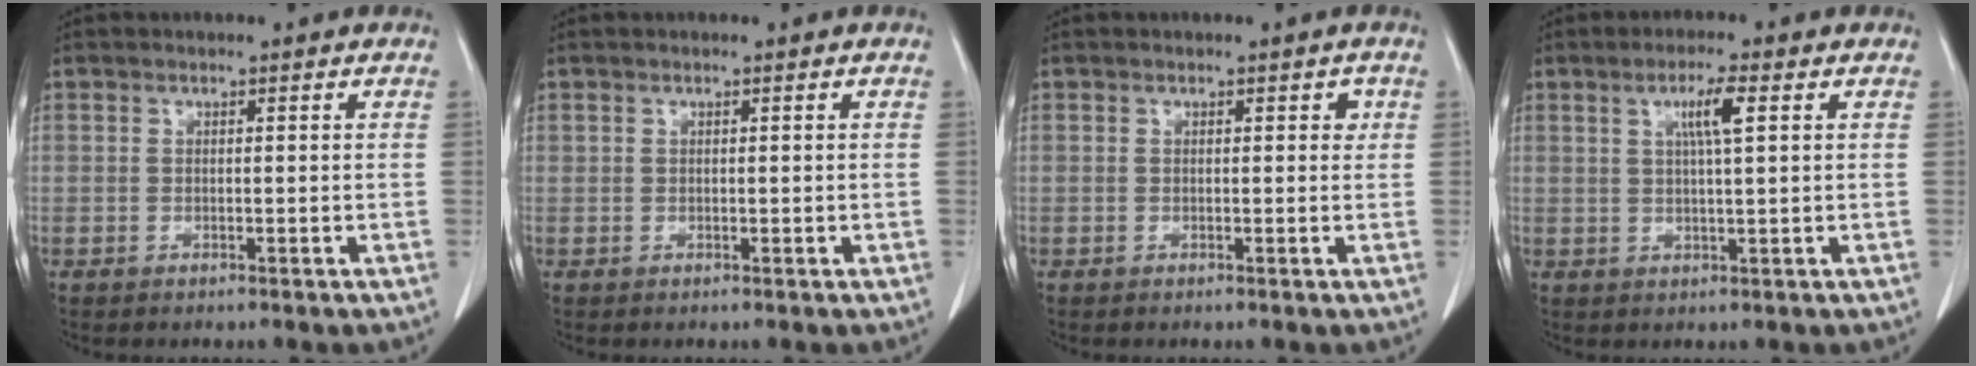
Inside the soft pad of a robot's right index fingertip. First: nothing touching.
{"total": 0.0}
{"total": 1.2, "force": [0.4, 0.7, 0.8], "torque": [-0.008, 0.007, 0.005]}
{"total": 4.4, "force": [1.5, 0.0, 4.1], "torque": [-0.072, 0.002, 0.026]}